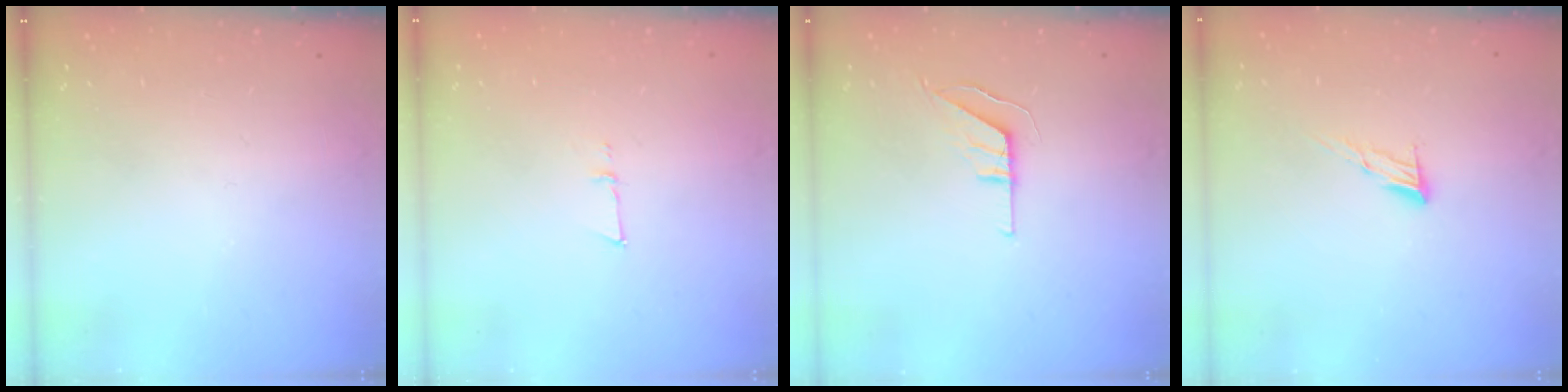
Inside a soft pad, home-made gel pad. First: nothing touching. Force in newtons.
{"total": 4.2, "press": 4.0, "slide": 1.1}
{"total": 5.5, "press": 5.5, "slide": 0.4}
{"total": 7.2, "press": 7.1, "slide": 1.2}